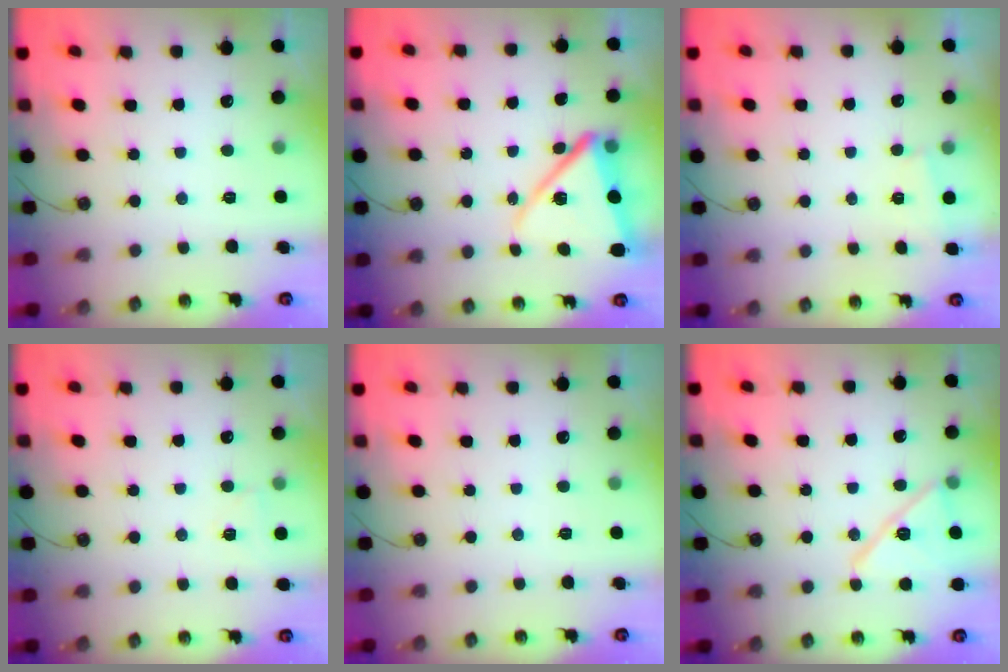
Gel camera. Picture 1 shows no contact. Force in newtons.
{"total": 14.7, "press": 14.7, "slide": 1.5}
{"total": 1.1, "press": 1.1, "slide": 0.1}
{"total": 4.2, "press": 3.5, "slide": 2.3}
{"total": 0.0}
{"total": 13.3, "press": 13.3, "slide": 0.5}